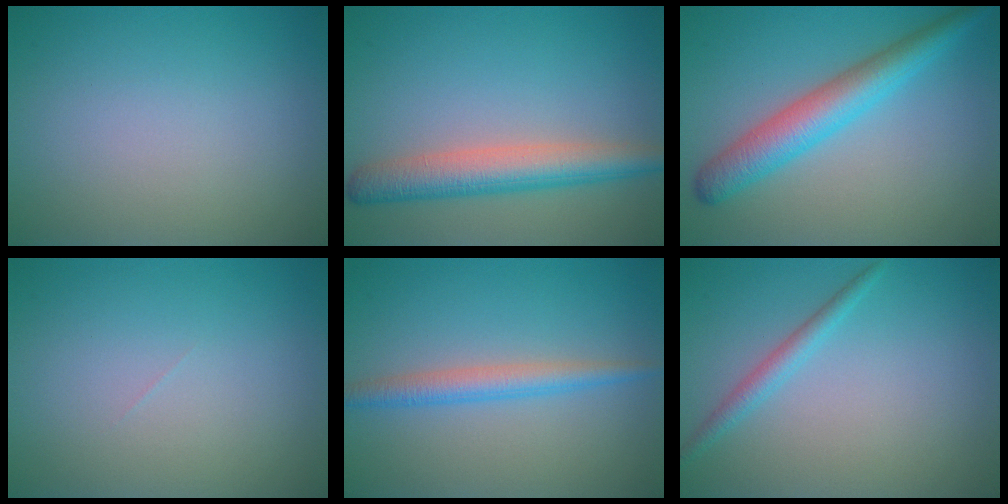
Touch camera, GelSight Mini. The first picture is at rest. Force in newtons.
{"total": 5.0, "press": 5.0, "slide": 0.3}
{"total": 5.1, "press": 5.1, "slide": 0.1}
{"total": 0.0}
{"total": 2.7, "press": 2.7, "slide": 0.1}
{"total": 1.8, "press": 1.7, "slide": 0.1}